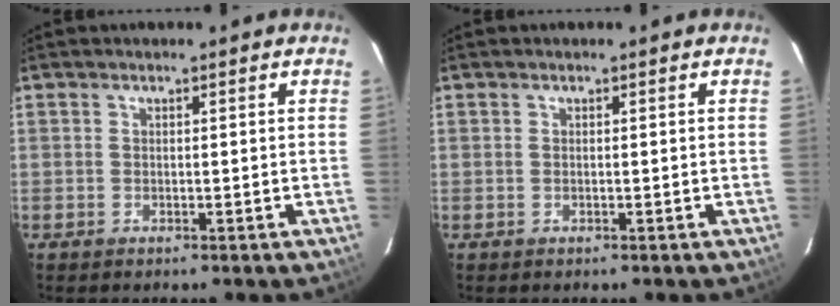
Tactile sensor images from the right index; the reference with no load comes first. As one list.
[{"total": 0.0}]